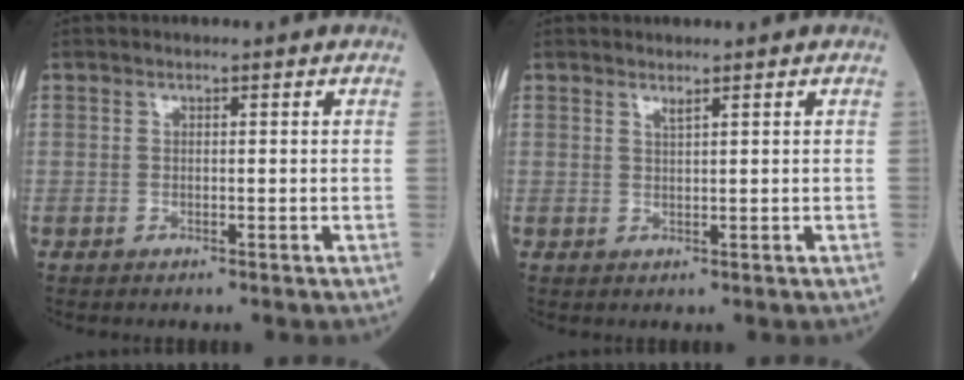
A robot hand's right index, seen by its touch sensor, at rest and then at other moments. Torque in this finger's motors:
{"motor_torque": [-0.13, 0.04, -0.04, 0.01]}